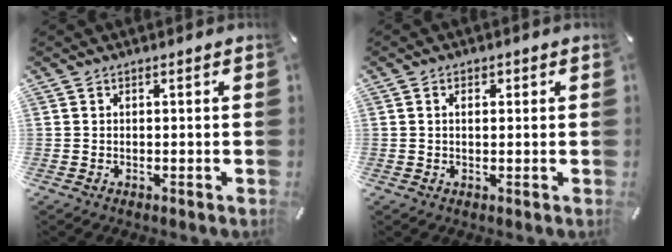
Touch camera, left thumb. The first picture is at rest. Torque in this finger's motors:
{"motor_torque": [-0.10, -0.13, -0.16, 0.06, -0.12]}